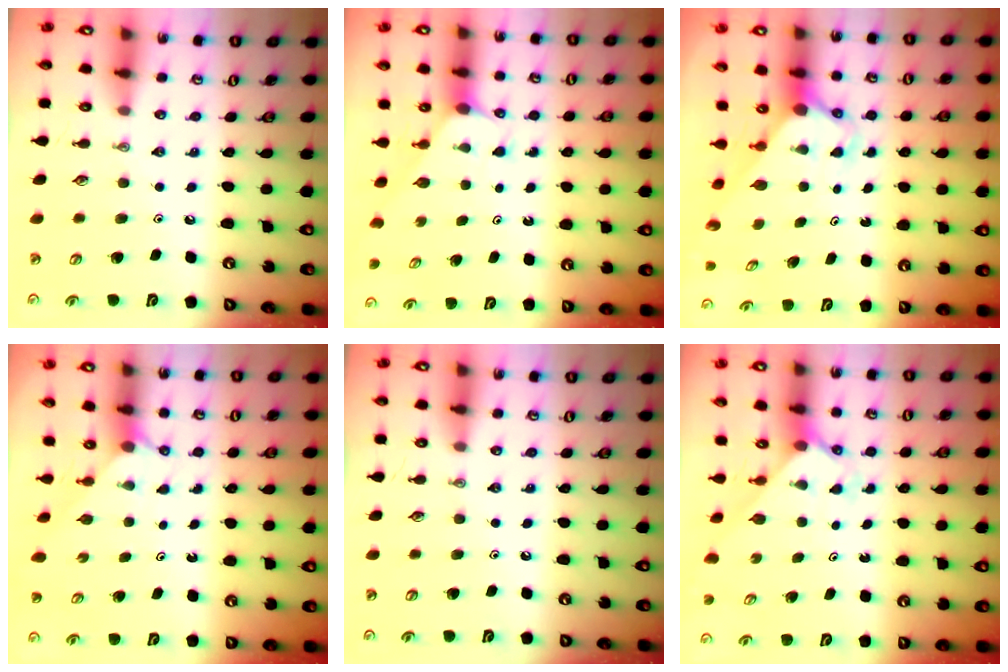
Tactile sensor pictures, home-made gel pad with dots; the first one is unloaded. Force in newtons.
{"total": 1.0, "press": 0.9, "slide": 0.2}
{"total": 2.9, "press": 2.9, "slide": 0.3}
{"total": 2.2, "press": 2.2, "slide": 0.2}
{"total": 0.0}
{"total": 2.1, "press": 2.1, "slide": 0.3}